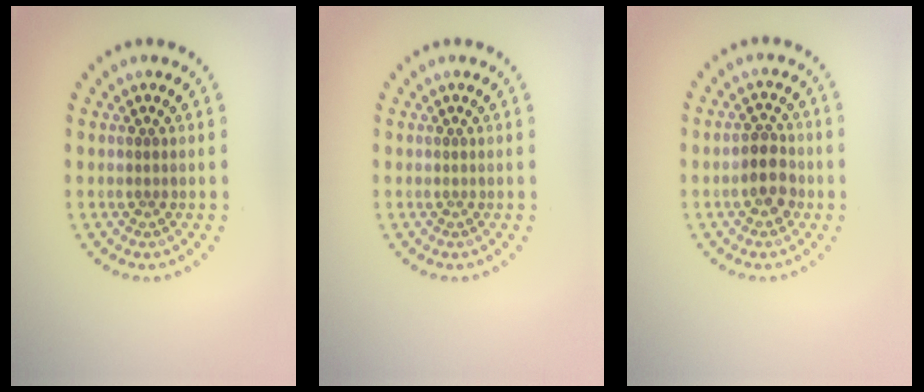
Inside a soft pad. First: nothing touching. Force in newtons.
{"total": 0.0}
{"total": 2.9, "press": 2.8, "slide": 0.8}